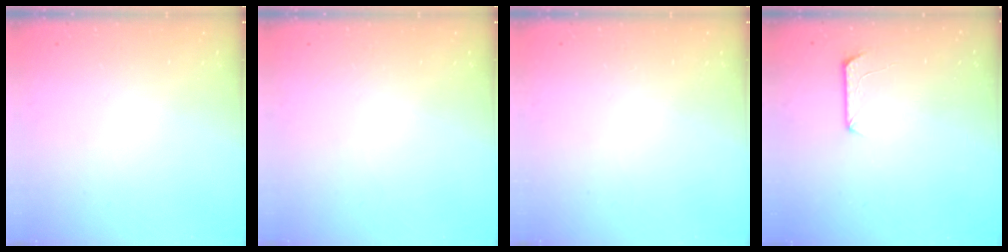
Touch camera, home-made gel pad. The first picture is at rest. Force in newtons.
{"total": 0.0}
{"total": 0.0}
{"total": 7.4, "press": 7.3, "slide": 0.7}